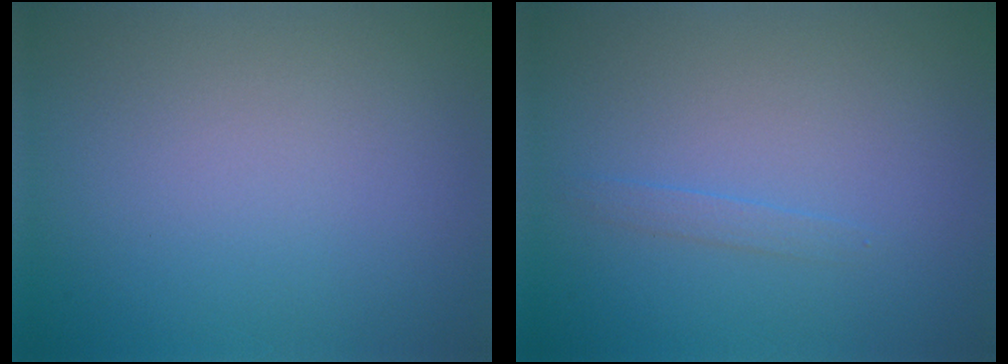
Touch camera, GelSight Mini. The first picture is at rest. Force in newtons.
{"total": 0.8, "press": 0.8, "slide": 0.1}